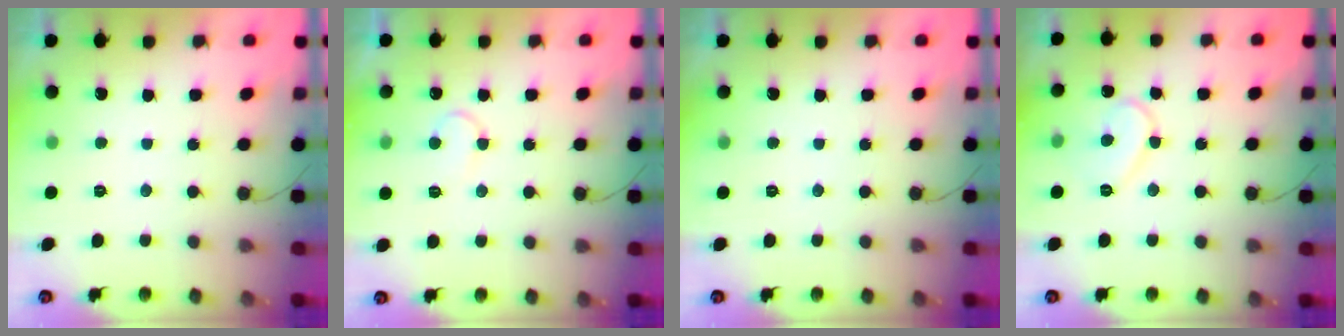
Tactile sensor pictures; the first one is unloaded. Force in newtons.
{"total": 6.6, "press": 6.6, "slide": 0.6}
{"total": 0.0}
{"total": 9.5, "press": 9.4, "slide": 0.7}